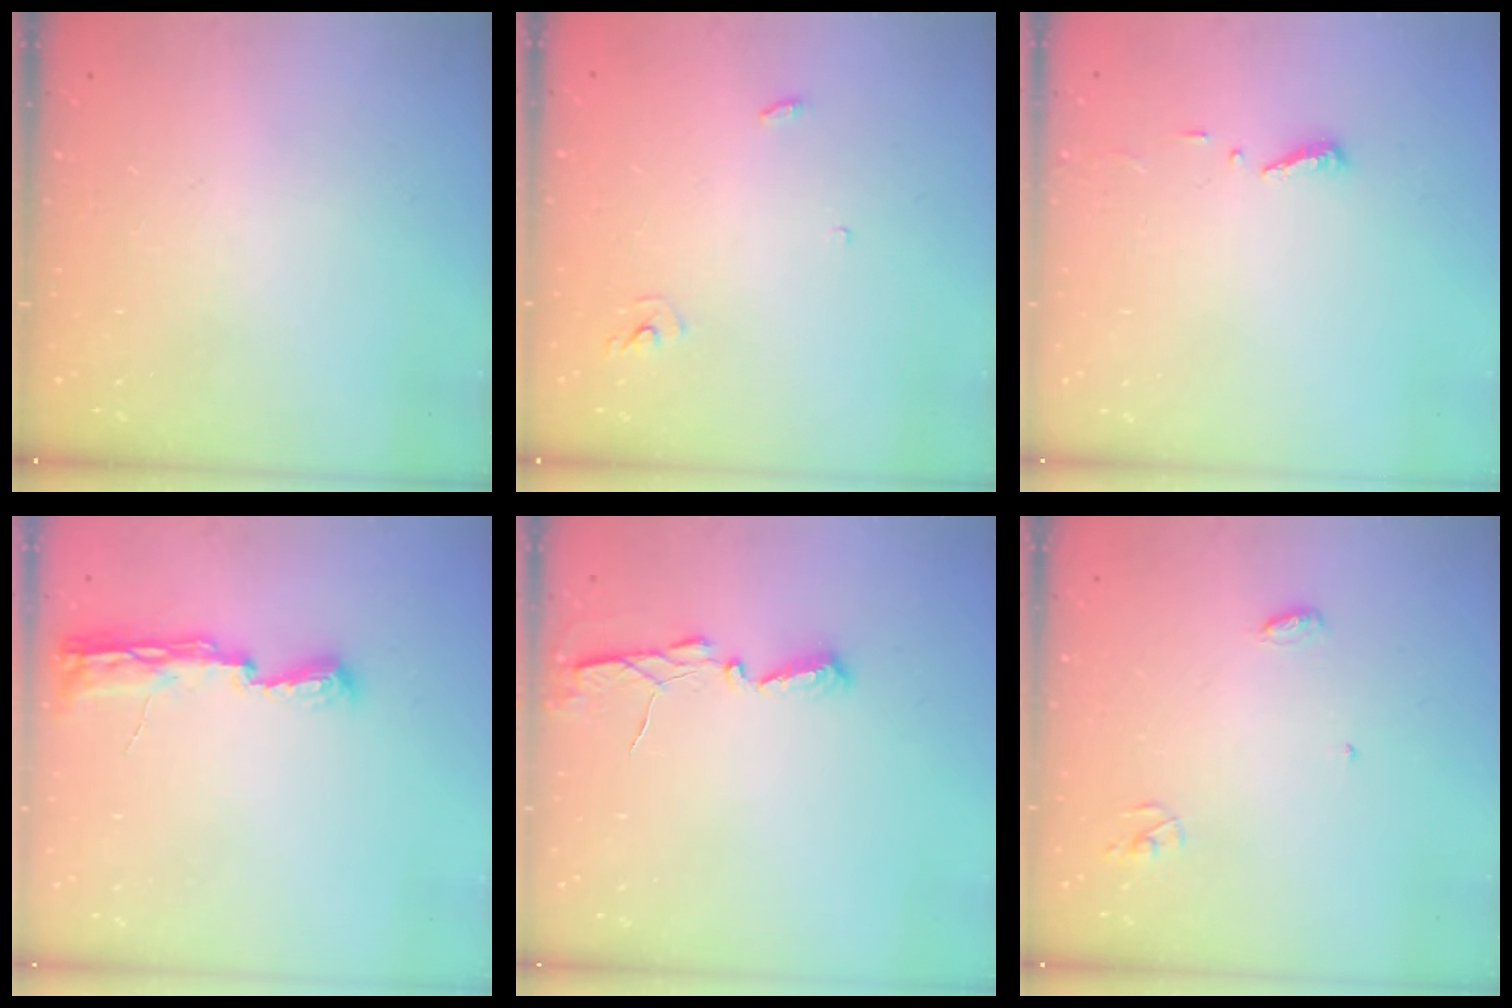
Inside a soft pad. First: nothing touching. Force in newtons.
{"total": 2.9, "press": 2.9, "slide": 0.2}
{"total": 3.7, "press": 3.7, "slide": 0.2}
{"total": 8.1, "press": 8.0, "slide": 0.9}
{"total": 4.9, "press": 4.9, "slide": 0.3}
{"total": 3.5, "press": 3.5, "slide": 0.2}